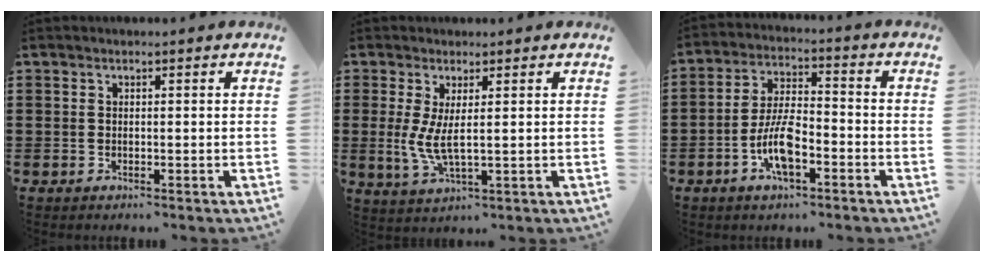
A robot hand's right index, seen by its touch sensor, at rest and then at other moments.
{"total": 4.2, "force": [0.7, 0.9, 4.0], "torque": [-0.096, -0.010, 0.009]}
{"total": 8.1, "force": [-3.3, 3.0, 6.8], "torque": [-0.151, -0.002, -0.067]}